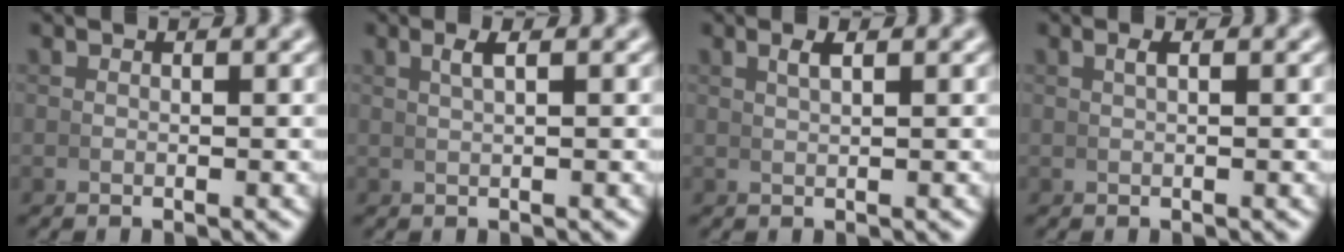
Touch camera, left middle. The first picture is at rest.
{"total": 1.5, "force": [0.7, 0.0, 1.3], "torque": [-0.022, 0.006, 0.014]}
{"total": 1.3, "force": [0.7, 0.0, 1.1], "torque": [-0.018, 0.004, 0.015]}
{"total": 0.8, "force": [0.2, 0.1, 0.8], "torque": [-0.013, 0.005, 0.004]}